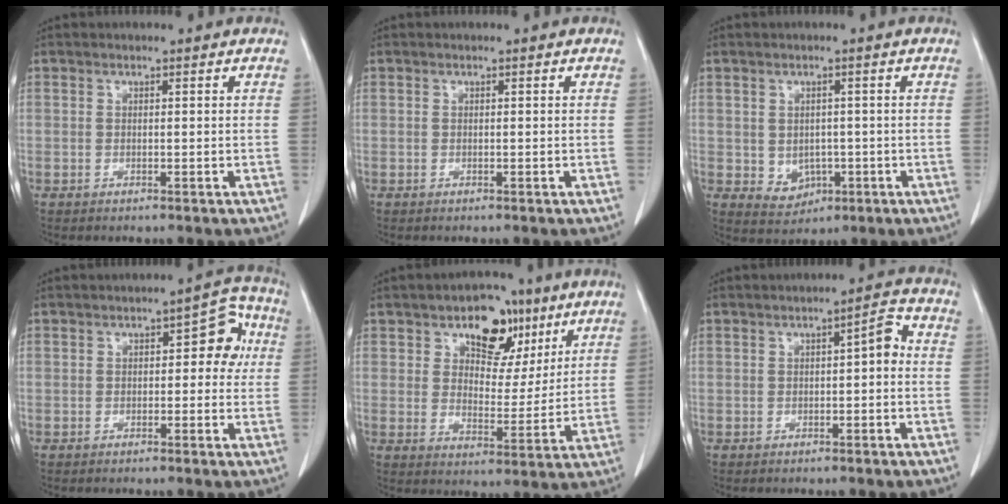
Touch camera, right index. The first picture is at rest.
{"total": 0.0}
{"total": 4.1, "force": [-0.7, 3.5, 2.1], "torque": [-0.026, 0.000, 0.004]}
{"total": 5.9, "force": [0.6, 3.0, 5.0], "torque": [-0.045, 0.030, 0.001]}
{"total": 10.3, "force": [5.8, 6.3, 5.7], "torque": [-0.075, 0.014, 0.091]}
{"total": 3.4, "force": [-0.1, 1.0, 3.2], "torque": [-0.044, 0.016, -0.003]}